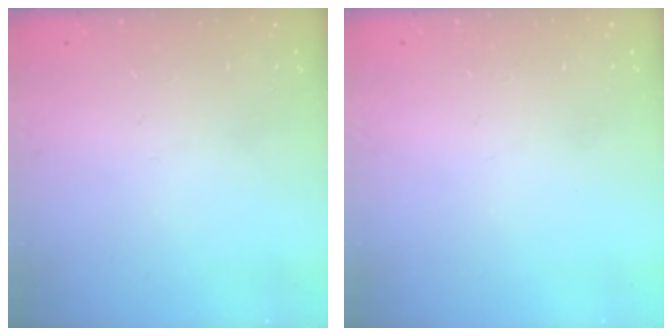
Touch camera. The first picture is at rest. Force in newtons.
{"total": 0.0}